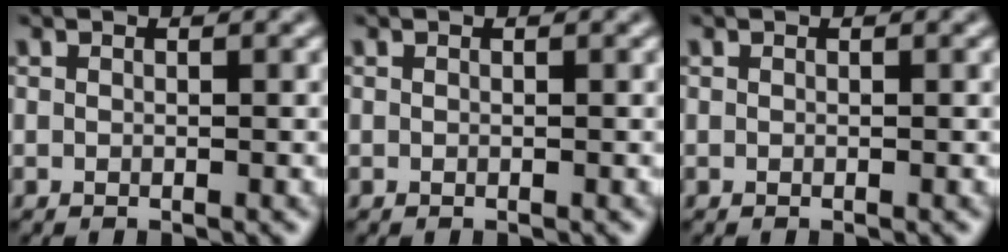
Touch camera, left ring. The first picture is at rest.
{"total": 0.0}
{"total": 0.0}